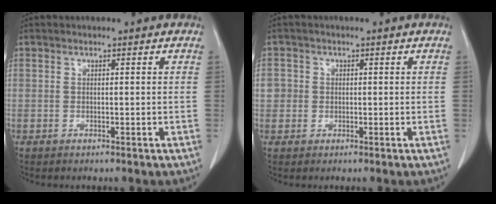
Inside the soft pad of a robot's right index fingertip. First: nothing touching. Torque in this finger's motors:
{"motor_torque": [0.08, 0.00, 0.05, 0.02]}